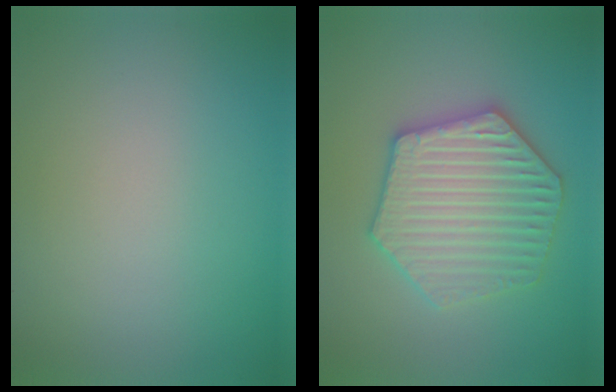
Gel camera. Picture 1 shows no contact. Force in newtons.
{"total": 6.1, "press": 6.1, "slide": 1.1}